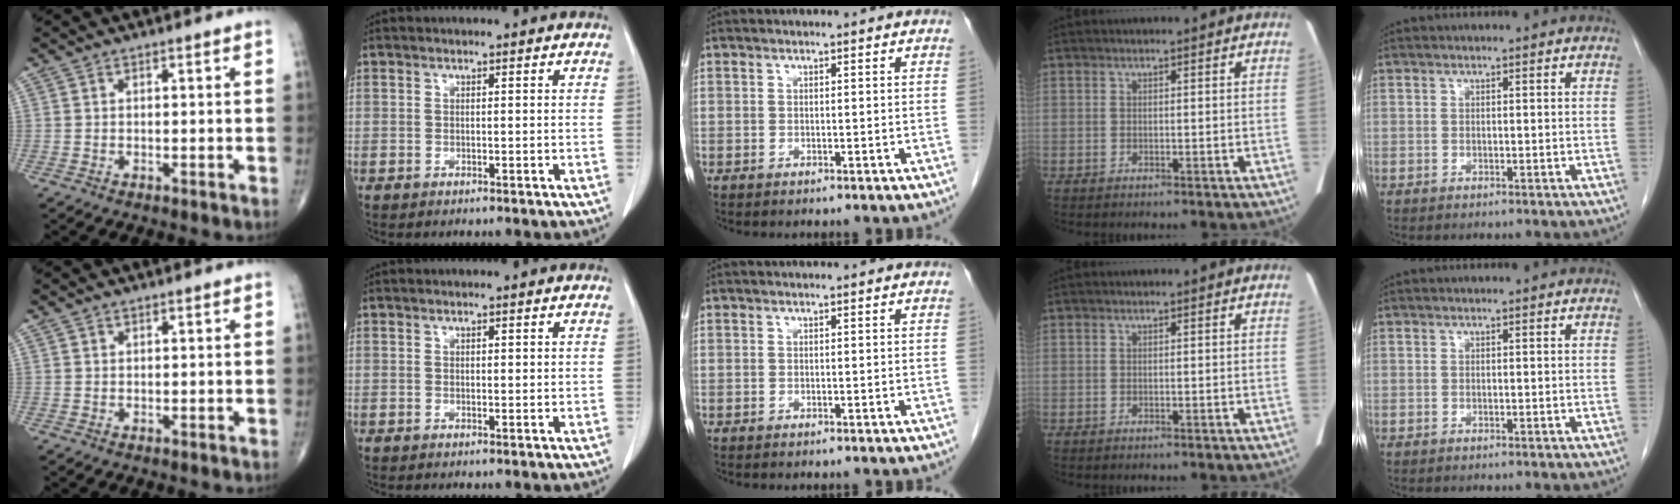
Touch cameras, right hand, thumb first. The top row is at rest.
{"thumb": {"total": 0.5, "force": [0.4, 0.3, 0.1], "torque": [0.000, -0.003, 0.005]}, "index": {"total": 0.8, "force": [0.4, 0.4, 0.7], "torque": [-0.010, -0.002, 0.005]}}